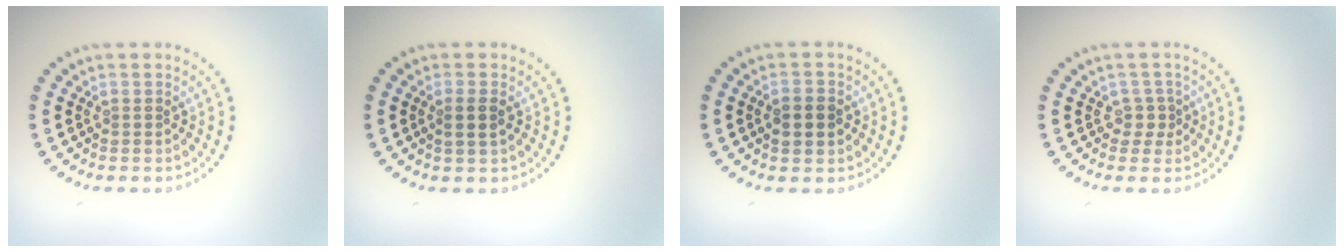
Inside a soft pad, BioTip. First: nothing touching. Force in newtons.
{"total": 1.7, "press": 1.6, "slide": 0.6}
{"total": 3.1, "press": 3.1, "slide": 0.2}
{"total": 1.4, "press": 1.0, "slide": 1.0}